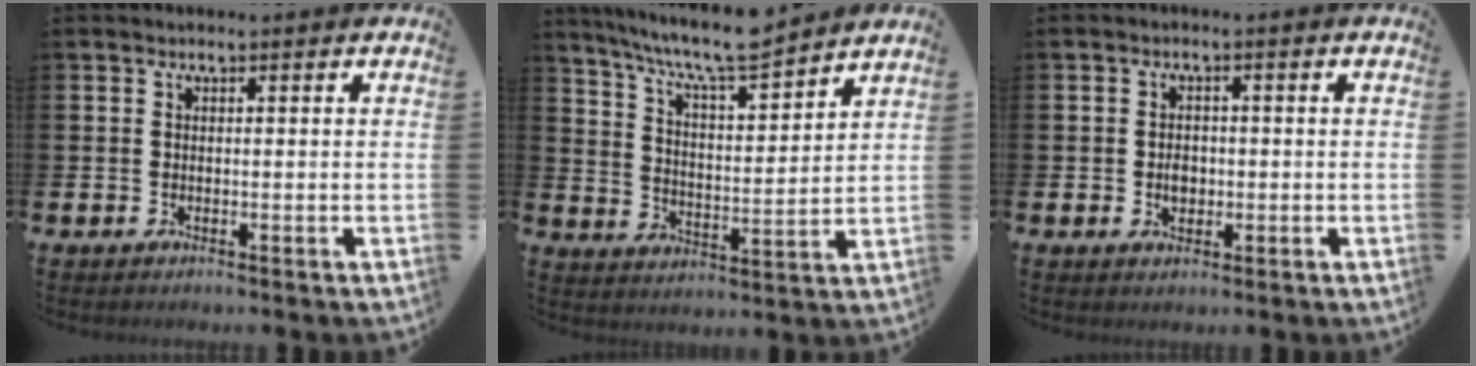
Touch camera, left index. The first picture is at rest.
{"total": 8.8, "force": [8.2, 0.6, 3.2], "torque": [-0.088, -0.055, 0.144]}
{"total": 2.3, "force": [-0.4, 1.7, 1.5], "torque": [-0.012, -0.001, -0.012]}